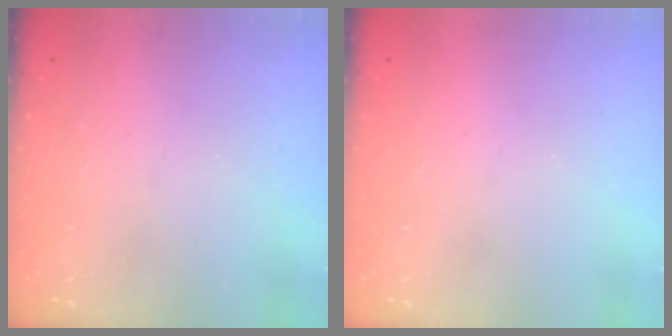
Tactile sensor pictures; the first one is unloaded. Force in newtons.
{"total": 0.0}